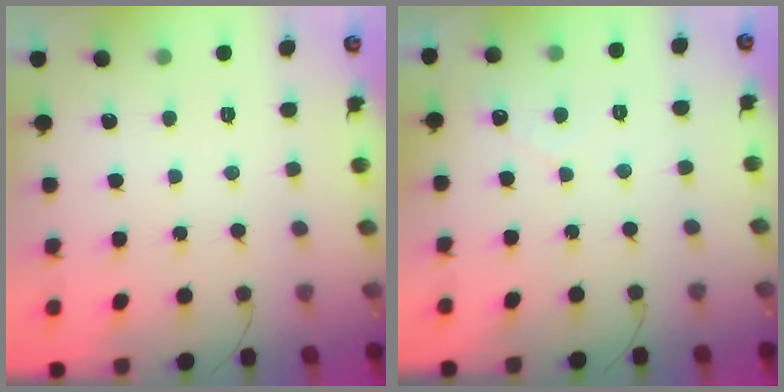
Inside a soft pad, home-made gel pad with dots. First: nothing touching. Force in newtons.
{"total": 1.6, "press": 1.6, "slide": 0.1}